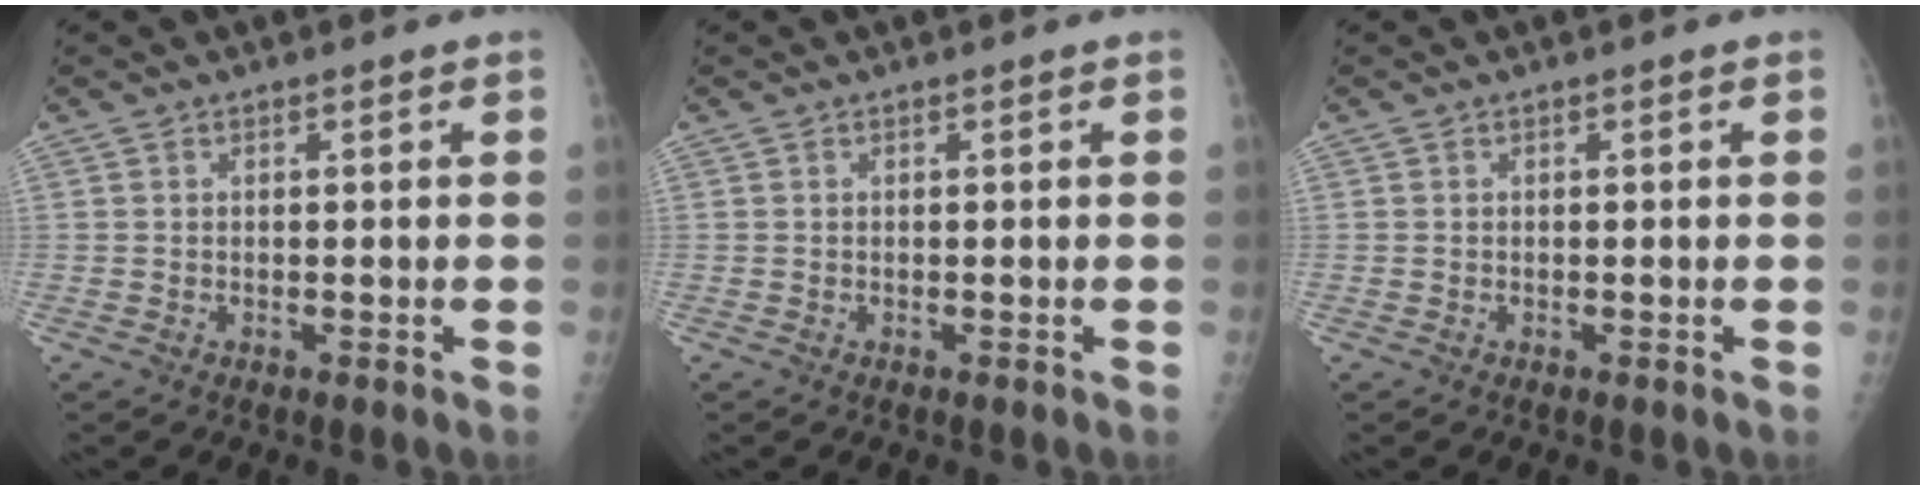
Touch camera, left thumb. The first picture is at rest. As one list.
[{"total": 0.0}, {"total": 0.0}]